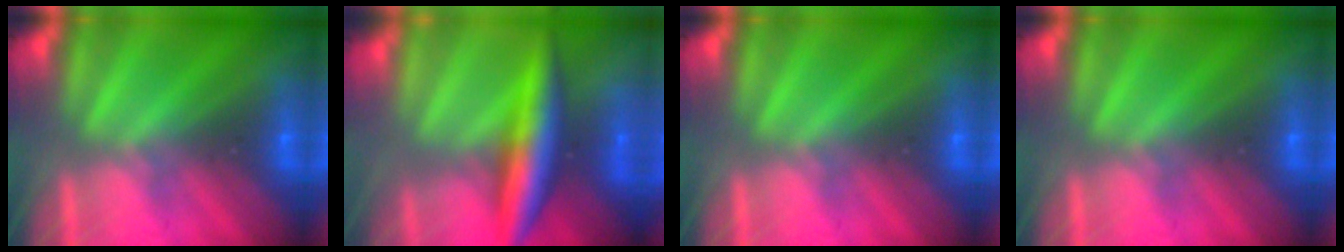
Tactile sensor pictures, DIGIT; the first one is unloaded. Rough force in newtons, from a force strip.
{"total": 12.7}
{"total": 0.0}
{"total": 0.0}